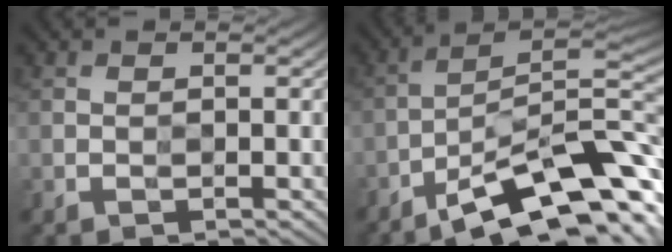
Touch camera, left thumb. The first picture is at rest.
{"total": 13.0, "force": [-7.3, 3.4, 10.2], "torque": [-0.175, -0.002, -0.127]}